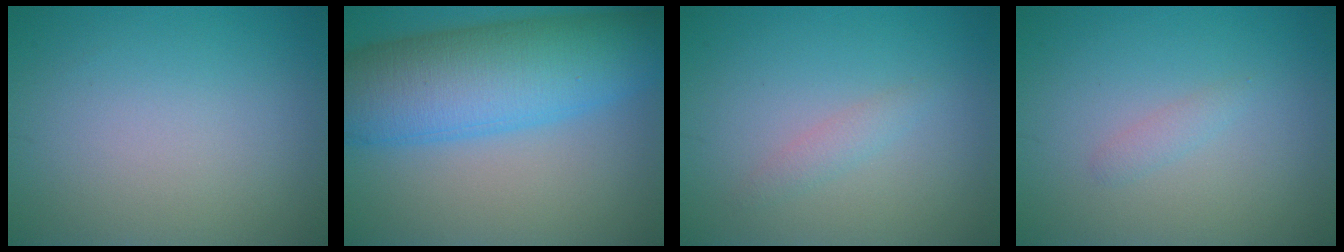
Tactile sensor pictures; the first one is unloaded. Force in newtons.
{"total": 11.7, "press": 11.7, "slide": 0.2}
{"total": 1.2, "press": 1.2, "slide": 0.0}
{"total": 0.9, "press": 0.9, "slide": 0.0}